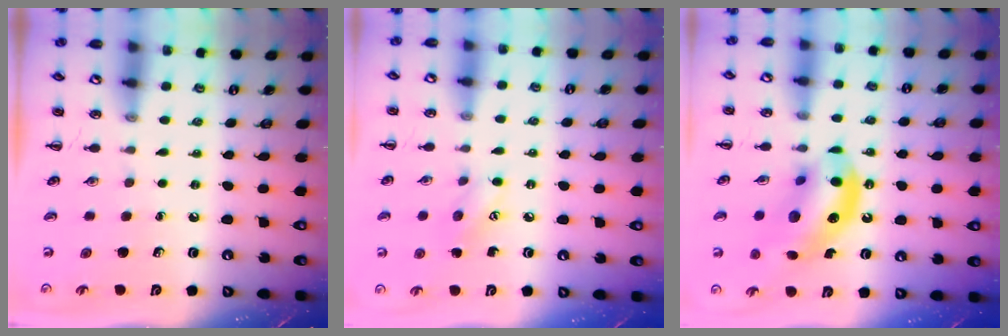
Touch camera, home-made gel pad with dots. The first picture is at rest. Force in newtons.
{"total": 5.6, "press": 5.5, "slide": 1.1}
{"total": 14.7, "press": 14.2, "slide": 3.6}